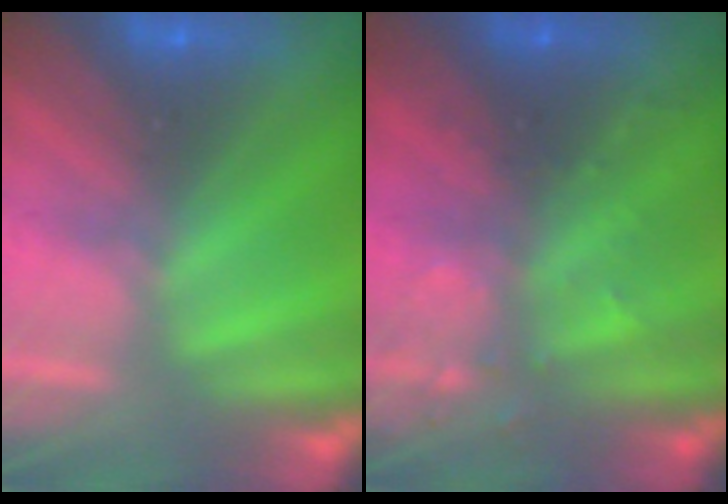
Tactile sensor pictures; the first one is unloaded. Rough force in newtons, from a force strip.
{"total": 2.9}